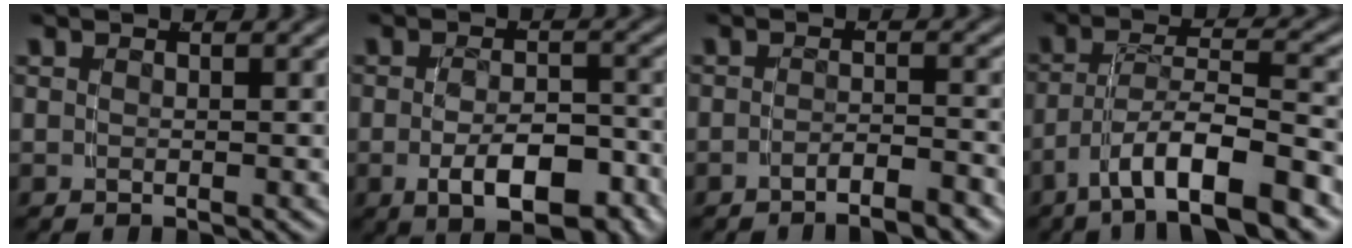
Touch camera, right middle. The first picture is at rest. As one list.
[{"total": 6.6, "force": [-3.1, 2.7, 5.1], "torque": [-0.078, -0.018, -0.043]}, {"total": 3.6, "force": [-3.4, 0.2, 1.4], "torque": [-0.015, 0.001, -0.059]}, {"total": 7.2, "force": [-4.4, 1.9, 5.4], "torque": [-0.081, -0.001, -0.067]}]